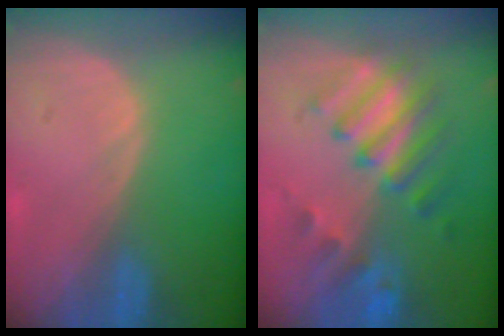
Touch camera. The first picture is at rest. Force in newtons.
{"total": 8.1, "press": 7.7, "slide": 2.7}